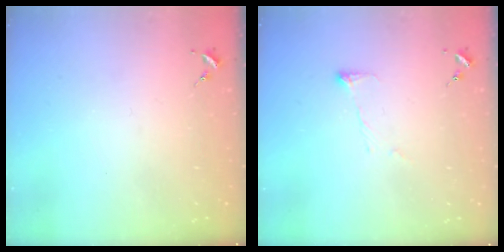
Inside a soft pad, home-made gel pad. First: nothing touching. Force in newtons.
{"total": 5.8, "press": 5.8, "slide": 0.8}